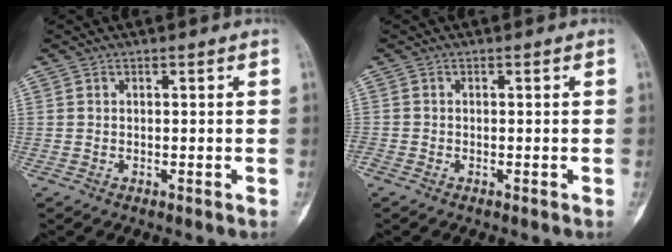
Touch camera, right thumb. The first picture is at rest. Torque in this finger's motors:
{"motor_torque": [1.15, 3.43, 2.16, -0.40, 0.29]}